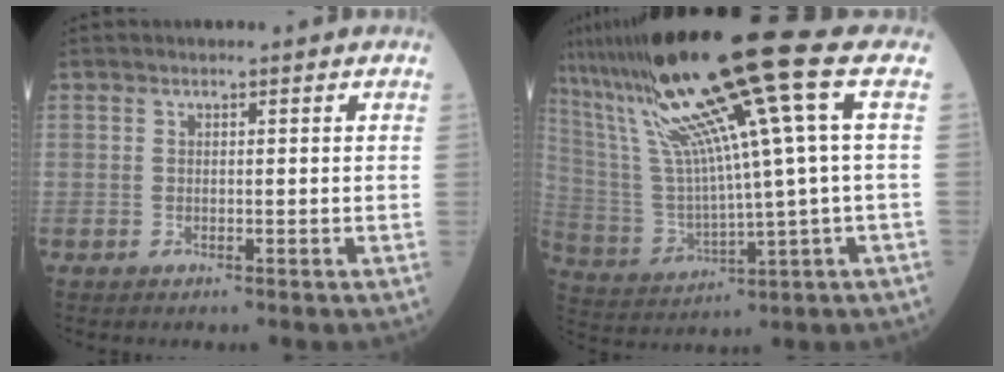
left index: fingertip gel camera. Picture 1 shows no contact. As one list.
[{"total": 19.1, "force": [9.2, -1.3, 16.7], "torque": [-0.293, 0.020, 0.162]}]